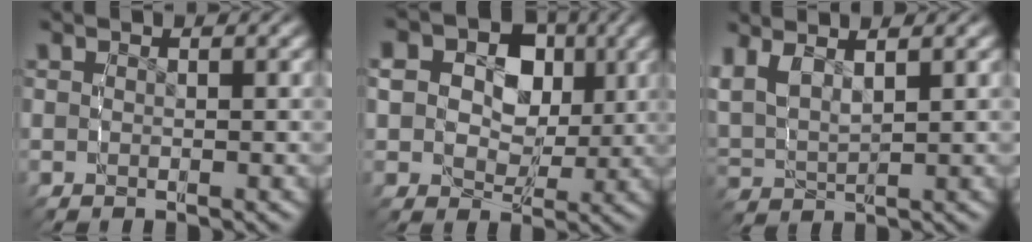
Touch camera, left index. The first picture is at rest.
{"total": 9.5, "force": [2.3, 7.8, 4.9], "torque": [-0.108, -0.012, 0.033]}
{"total": 4.1, "force": [2.3, 2.4, 2.4], "torque": [-0.070, -0.001, 0.045]}